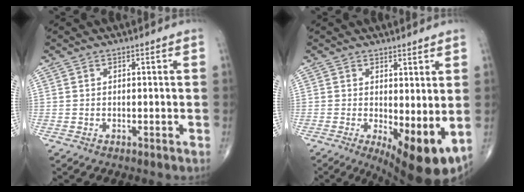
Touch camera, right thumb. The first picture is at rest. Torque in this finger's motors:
{"motor_torque": [-0.02, 0.99, 0.21, -0.19, 0.10]}